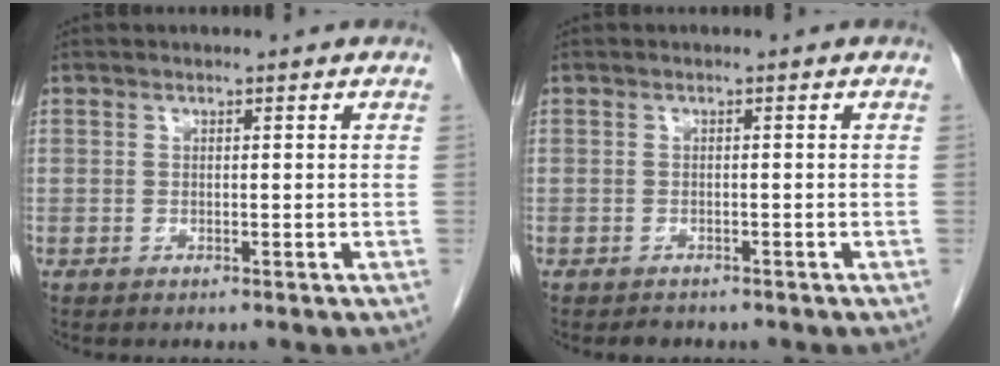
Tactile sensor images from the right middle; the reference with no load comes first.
{"total": 1.4, "force": [-1.2, 0.6, 0.2], "torque": [-0.008, -0.001, -0.015]}